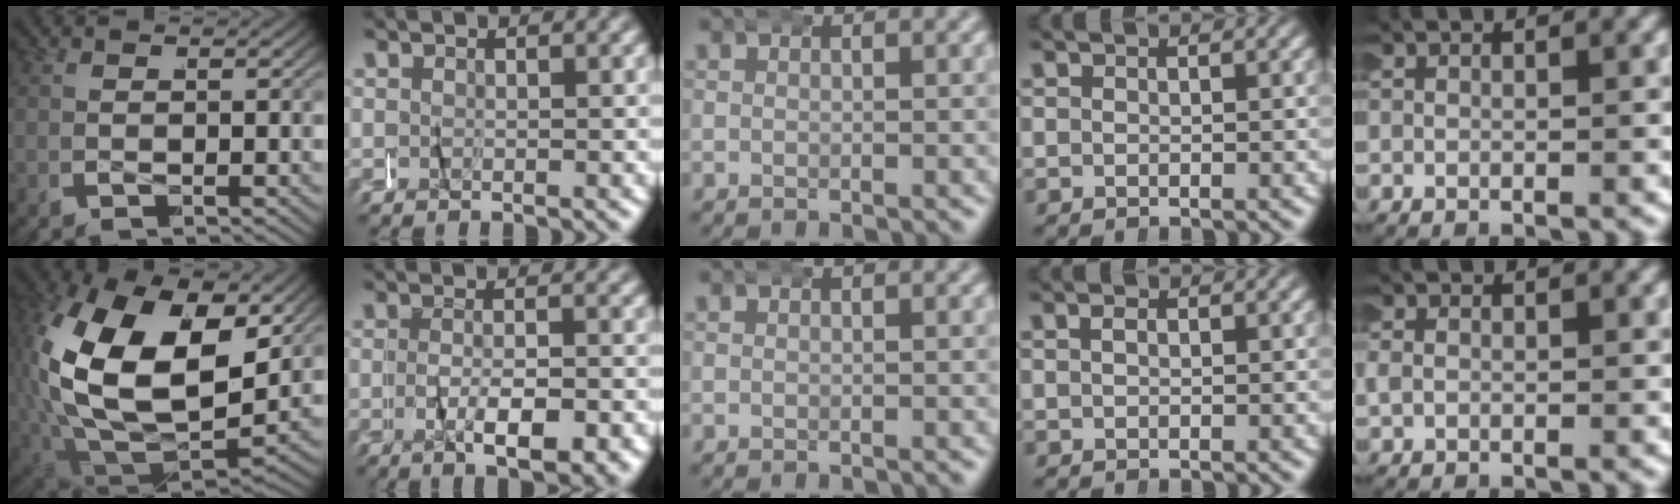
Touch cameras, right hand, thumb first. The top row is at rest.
{"thumb": {"total": 18.3, "force": [0.9, 12.2, 13.6], "torque": [-0.317, -0.060, 0.038]}, "index": {"total": 5.3, "force": [-2.3, 2.0, 4.4], "torque": [-0.070, -0.007, -0.035]}, "ring": {"total": 0.7, "force": [0.2, 0.4, 0.6], "torque": [-0.008, 0.004, 0.004]}, "little": {"total": 1.2, "force": [0.1, 1.0, 0.7], "torque": [-0.023, 0.002, 0.003]}}